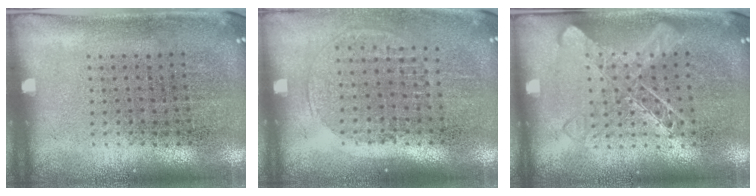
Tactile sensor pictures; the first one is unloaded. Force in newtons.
{"total": 1.3, "press": 1.2, "slide": 0.6}
{"total": 1.4, "press": 1.4, "slide": 0.3}